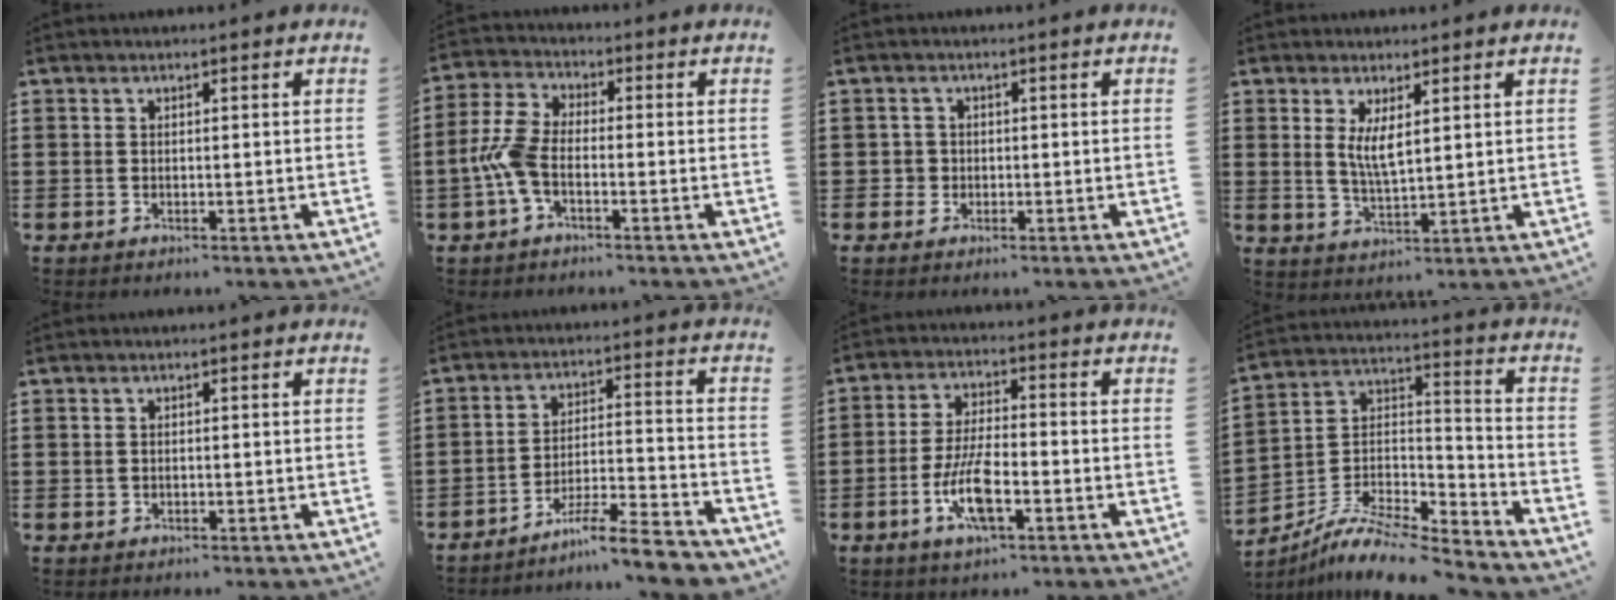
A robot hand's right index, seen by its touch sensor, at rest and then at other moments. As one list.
[{"total": 6.1, "force": [-1.7, 3.0, 5.0], "torque": [-0.129, -0.003, -0.040]}, {"total": 1.7, "force": [-0.3, 1.6, 0.2], "torque": [-0.009, 0.006, -0.008]}, {"total": 4.1, "force": [1.4, 1.2, 3.7], "torque": [-0.076, -0.001, 0.025]}, {"total": 0.6, "force": [-0.1, 0.6, 0.1], "torque": [-0.003, 0.005, -0.003]}, {"total": 7.9, "force": [-7.0, 0.3, 3.6], "torque": [-0.057, 0.007, -0.135]}, {"total": 8.2, "force": [-3.0, 2.7, 7.1], "torque": [-0.161, -0.011, -0.061]}, {"total": 8.8, "force": [-7.4, 3.0, 3.6], "torque": [-0.073, 0.016, -0.146]}]